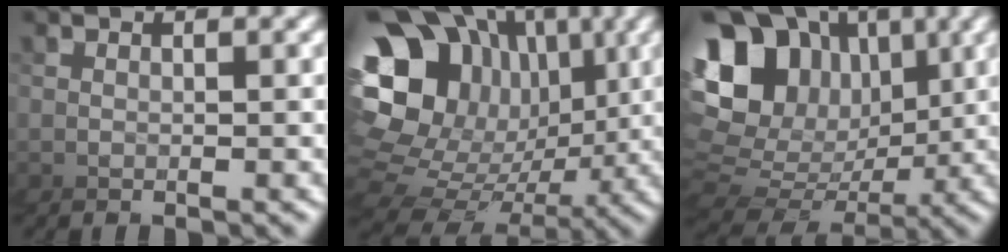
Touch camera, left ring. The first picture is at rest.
{"total": 15.8, "force": [1.8, 11.9, 10.2], "torque": [-0.197, 0.001, 0.016]}
{"total": 9.7, "force": [2.9, 8.0, 4.7], "torque": [-0.103, 0.019, 0.025]}